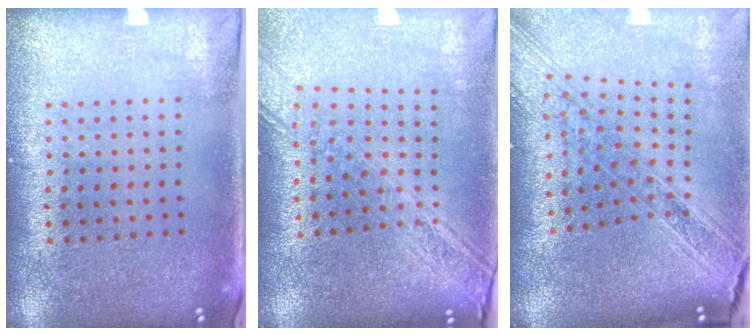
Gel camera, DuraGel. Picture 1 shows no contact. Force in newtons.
{"total": 2.5, "press": 2.0, "slide": 1.4}
{"total": 2.3, "press": 1.9, "slide": 1.2}